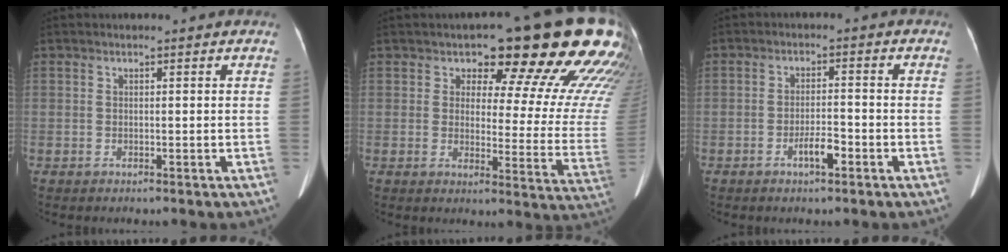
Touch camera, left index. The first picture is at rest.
{"total": 20.5, "force": [14.2, 5.8, 13.5], "torque": [-0.160, -0.034, 0.157]}
{"total": 3.5, "force": [-2.0, 0.9, 2.8], "torque": [-0.049, 0.003, -0.035]}